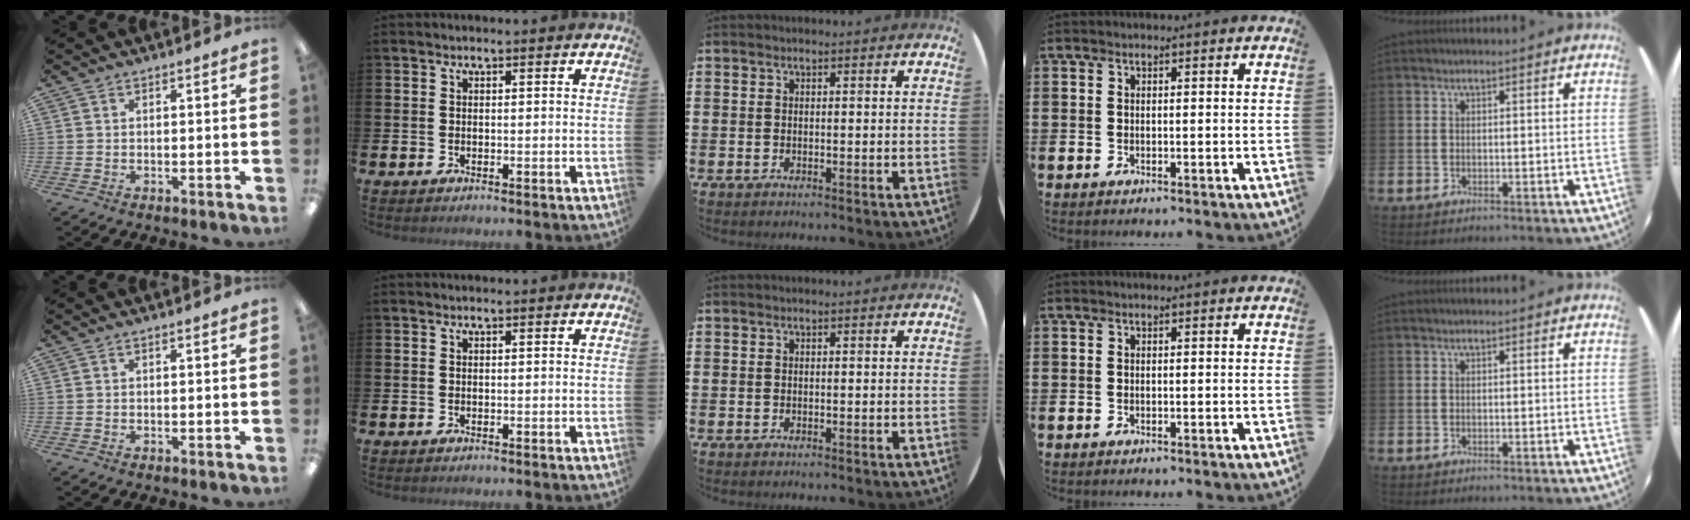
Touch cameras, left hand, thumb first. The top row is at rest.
{}